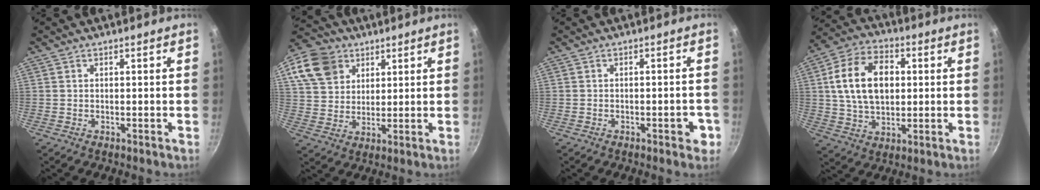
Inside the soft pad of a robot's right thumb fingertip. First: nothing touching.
{"total": 12.8, "force": [6.4, 9.7, 5.3], "torque": [-0.080, -0.003, 0.118]}
{"total": 3.7, "force": [-1.6, 1.6, 2.9], "torque": [-0.025, 0.011, -0.021]}
{"total": 15.4, "force": [2.3, 10.4, 11.1], "torque": [-0.174, 0.009, 0.034]}